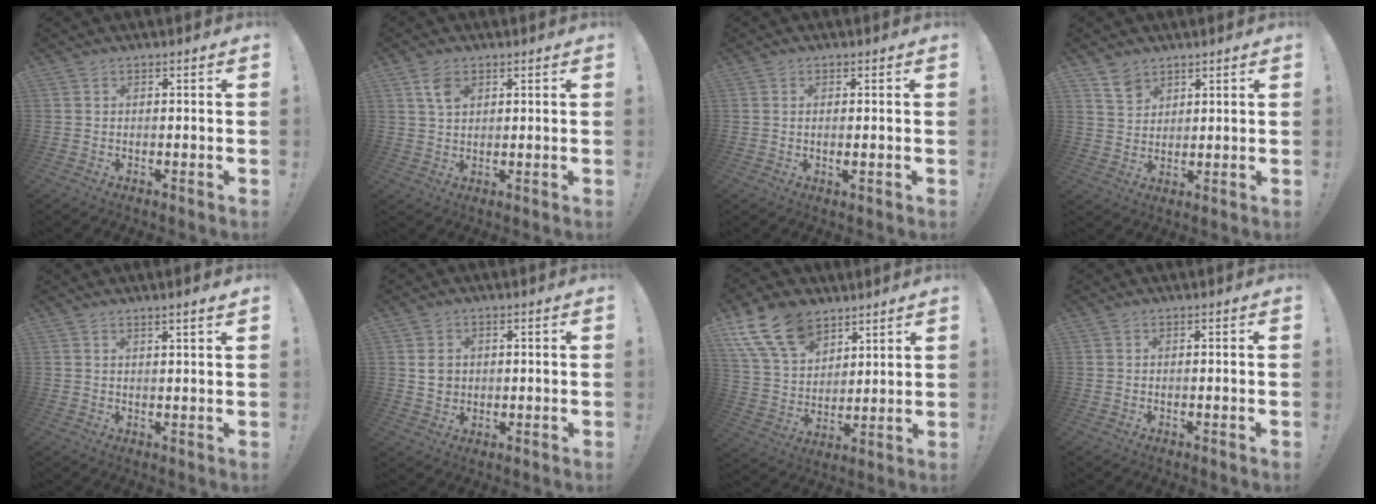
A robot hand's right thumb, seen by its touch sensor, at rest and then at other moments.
{"total": 4.8, "force": [2.3, 2.9, 3.0], "torque": [-0.044, -0.008, 0.042]}
{"total": 1.4, "force": [0.0, 0.5, 1.3], "torque": [-0.024, 0.000, 0.000]}
{"total": 5.6, "force": [4.2, 3.4, 1.5], "torque": [-0.019, -0.026, 0.081]}
{"total": 6.2, "force": [4.3, -1.2, 4.3], "torque": [-0.060, -0.034, 0.064]}
{"total": 4.5, "force": [0.7, 4.0, 1.9], "torque": [-0.024, 0.003, 0.014]}
{"total": 16.6, "force": [10.7, 9.9, 7.8], "torque": [-0.155, -0.055, 0.206]}
{"total": 0.0}